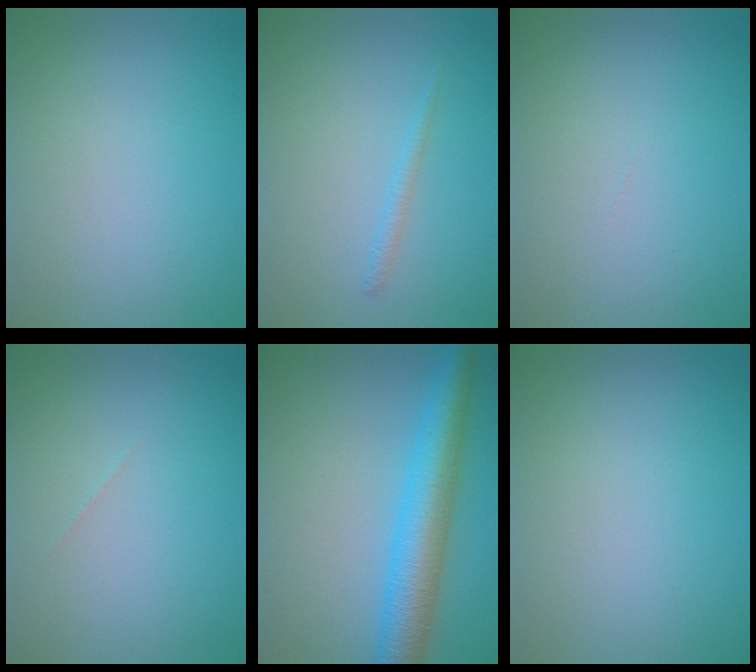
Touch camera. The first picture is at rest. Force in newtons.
{"total": 0.9, "press": 0.9, "slide": 0.1}
{"total": 0.0}
{"total": 0.0}
{"total": 6.7, "press": 6.7, "slide": 0.1}
{"total": 0.0}